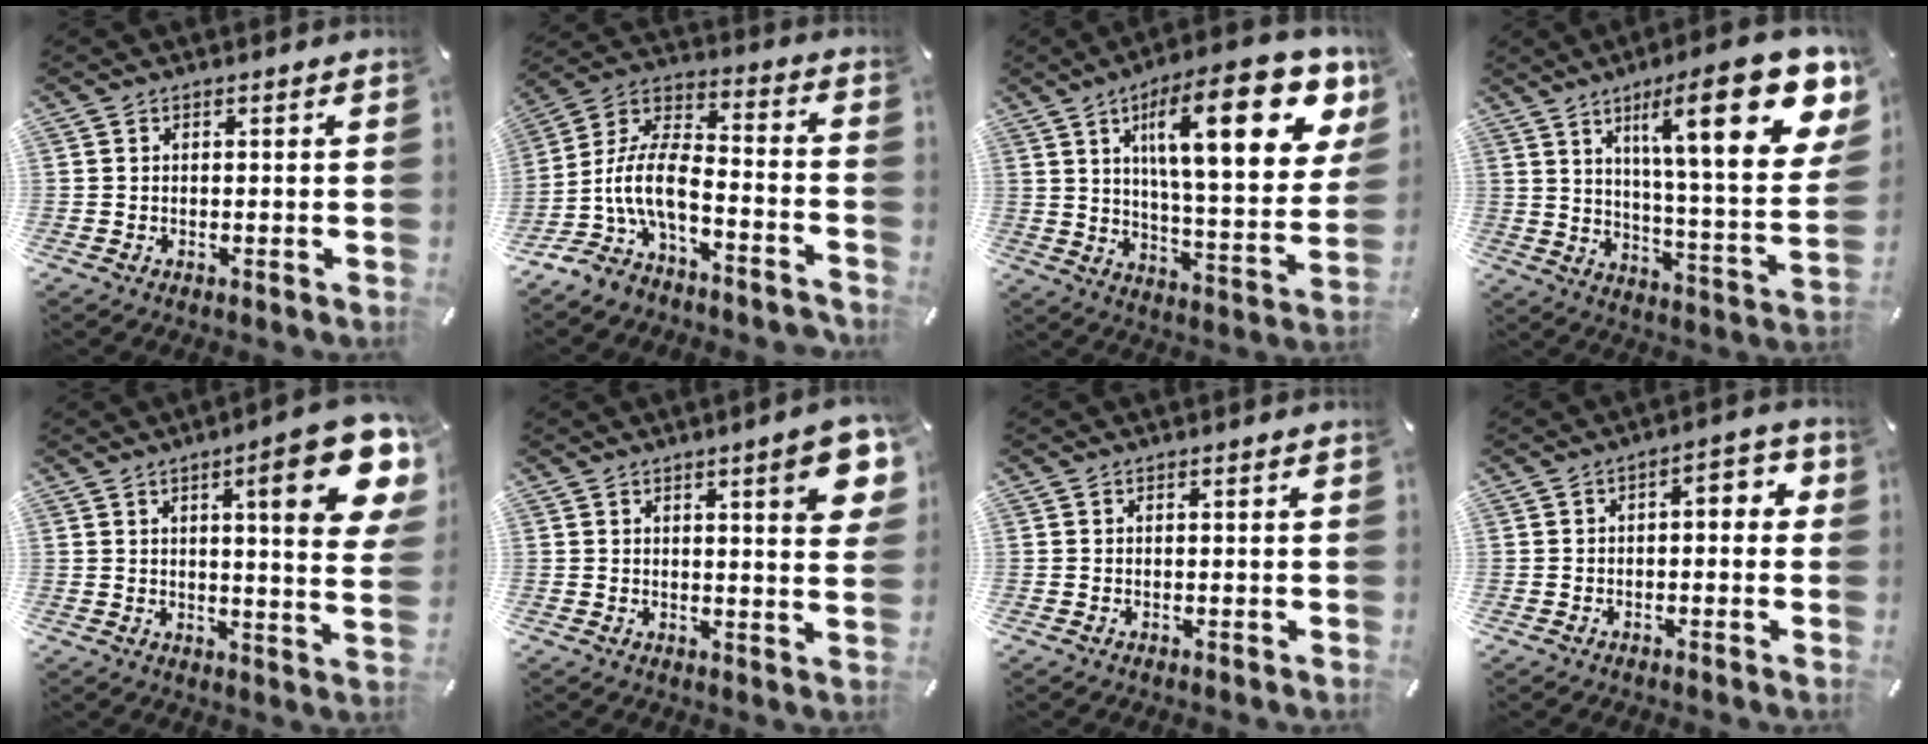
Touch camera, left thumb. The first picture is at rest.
{"total": 11.8, "force": [-5.6, 5.5, 8.8], "torque": [-0.190, 0.000, -0.106]}
{"total": 25.5, "force": [10.9, 8.4, 21.5], "torque": [-0.323, -0.042, 0.160]}
{"total": 24.4, "force": [11.9, 6.1, 20.4], "torque": [-0.302, -0.066, 0.172]}
{"total": 17.9, "force": [7.7, 3.7, 15.8], "torque": [-0.213, -0.042, 0.104]}
{"total": 9.2, "force": [3.8, 1.9, 8.2], "torque": [-0.106, -0.020, 0.056]}
{"total": 0.0}
{"total": 4.2, "force": [-1.2, 2.2, 3.3], "torque": [-0.047, 0.011, -0.031]}